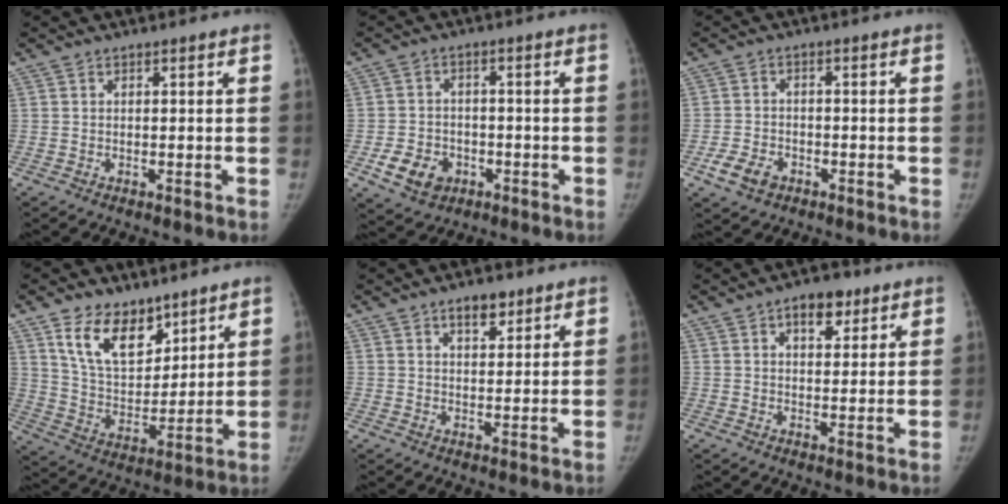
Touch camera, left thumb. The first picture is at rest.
{"total": 7.5, "force": [-3.1, 5.9, 3.5], "torque": [-0.044, 0.018, -0.044]}
{"total": 5.3, "force": [-2.8, 3.6, 2.6], "torque": [-0.046, 0.014, -0.047]}
{"total": 13.3, "force": [8.5, 7.6, 6.8], "torque": [-0.080, -0.059, 0.164]}
{"total": 4.6, "force": [2.9, 2.3, 2.8], "torque": [-0.023, -0.015, 0.044]}
{"total": 6.3, "force": [3.4, 3.5, 4.1], "torque": [-0.032, -0.011, 0.045]}